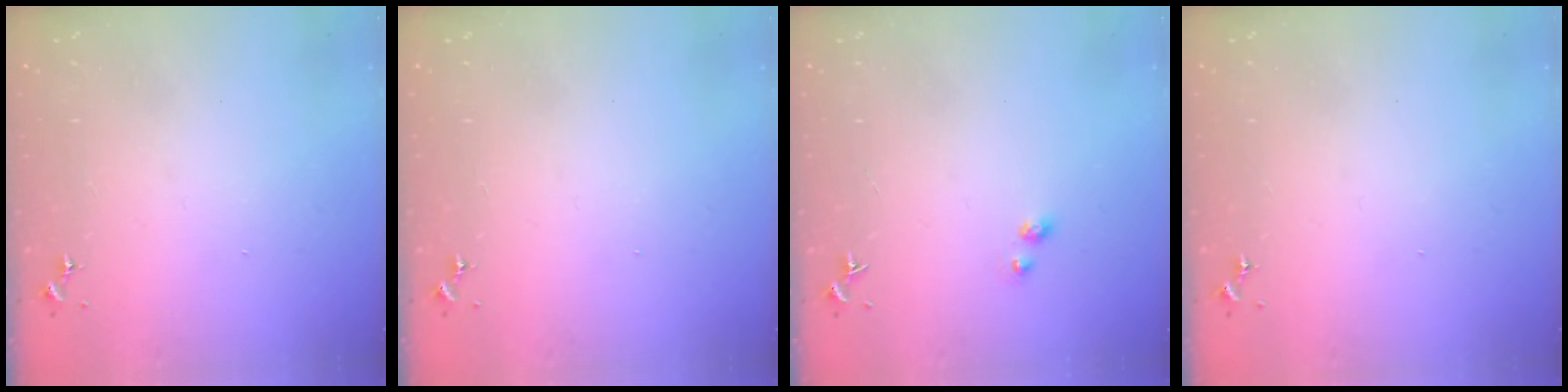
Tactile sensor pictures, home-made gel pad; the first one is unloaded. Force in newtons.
{"total": 0.0}
{"total": 3.1, "press": 3.0, "slide": 0.4}
{"total": 0.0}